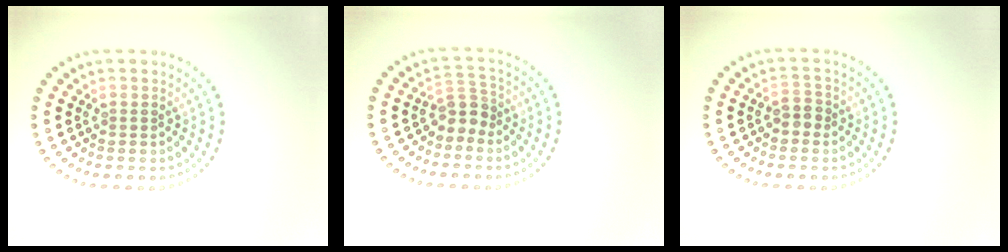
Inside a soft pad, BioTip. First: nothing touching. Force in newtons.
{"total": 2.2, "press": 1.7, "slide": 1.3}
{"total": 1.4, "press": 1.3, "slide": 0.5}